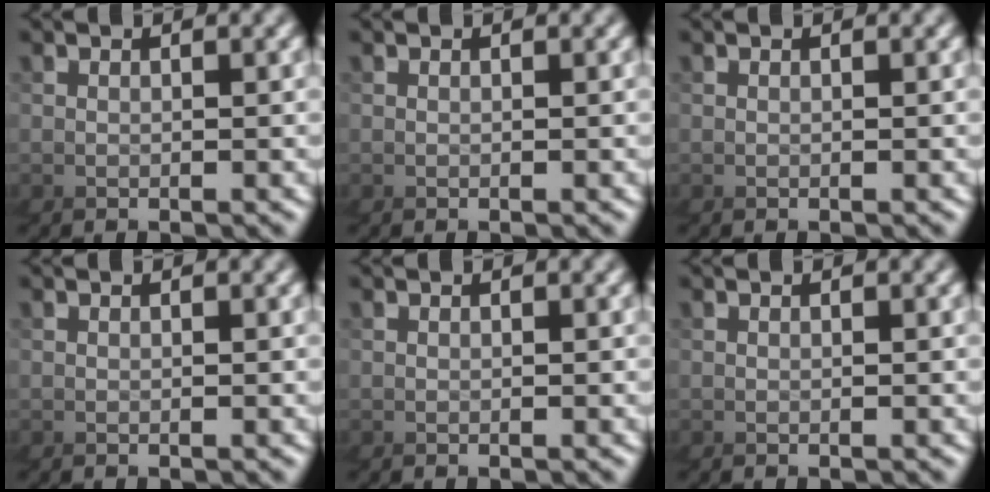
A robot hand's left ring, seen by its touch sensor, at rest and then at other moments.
{"total": 0.0}
{"total": 0.0}
{"total": 0.0}
{"total": 0.0}
{"total": 0.0}